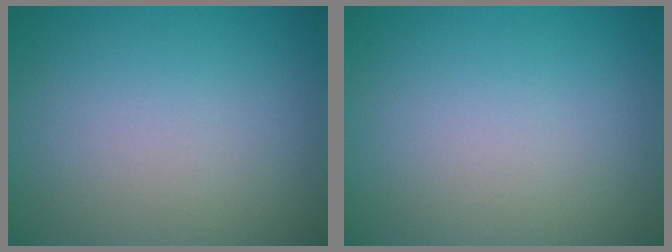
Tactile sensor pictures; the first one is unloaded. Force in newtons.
{"total": 0.0}